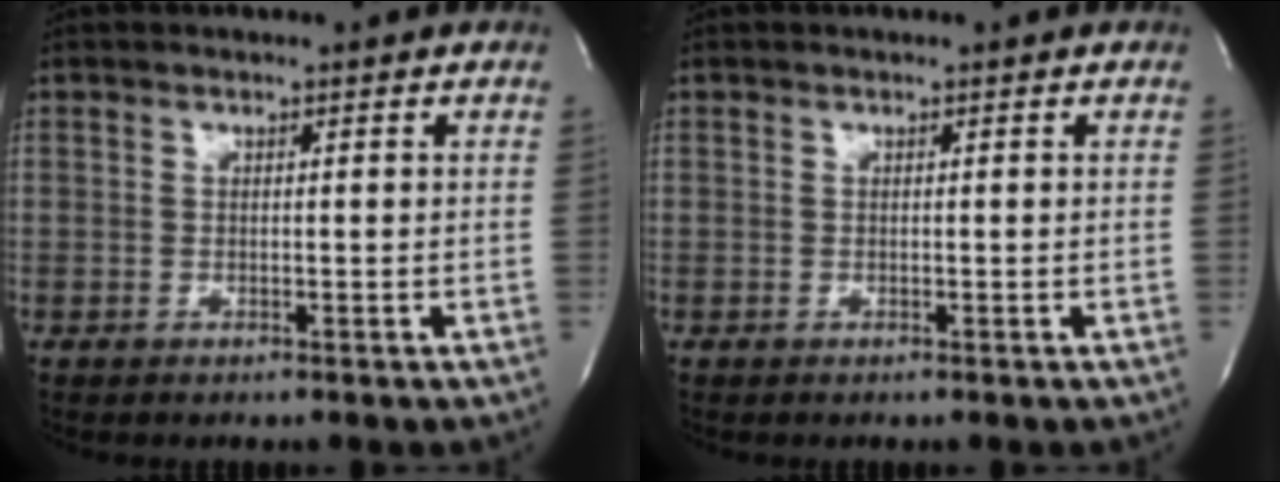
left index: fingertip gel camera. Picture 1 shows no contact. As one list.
[{"total": 0.0}]